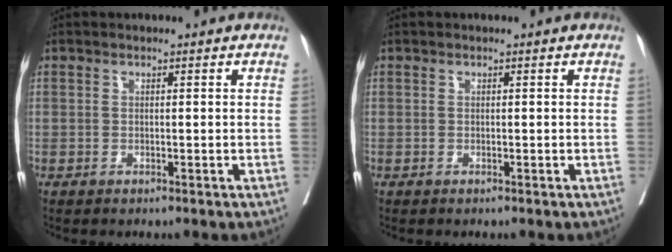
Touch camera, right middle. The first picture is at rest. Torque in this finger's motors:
{"motor_torque": [0.04, -0.04, -0.03, 0.00]}